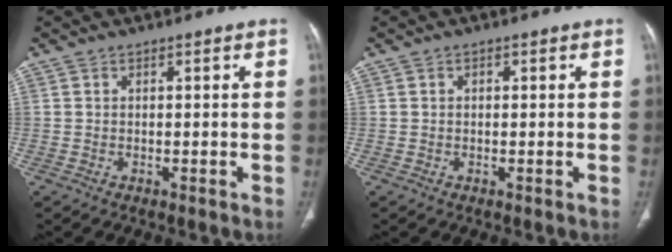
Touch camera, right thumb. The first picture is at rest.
{"total": 0.6, "force": [0.2, 0.4, 0.4], "torque": [-0.007, 0.003, 0.002]}